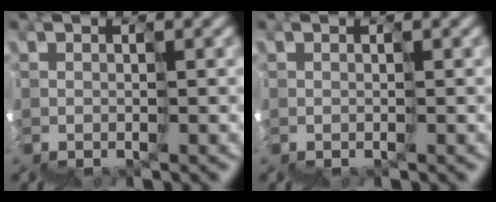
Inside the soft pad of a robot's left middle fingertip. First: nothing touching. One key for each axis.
{"total": 0.0}